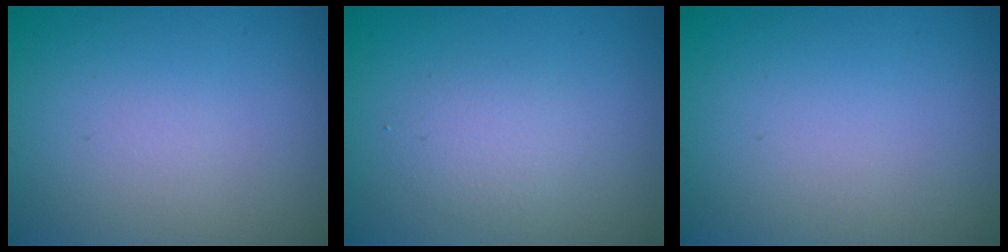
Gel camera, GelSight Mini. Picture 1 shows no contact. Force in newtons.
{"total": 1.8, "press": 1.8, "slide": 0.1}
{"total": 0.0}